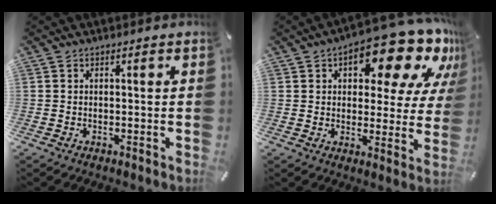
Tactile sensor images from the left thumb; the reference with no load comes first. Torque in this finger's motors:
{"motor_torque": [2.38, 2.38, 1.46, -1.31, 0.18]}